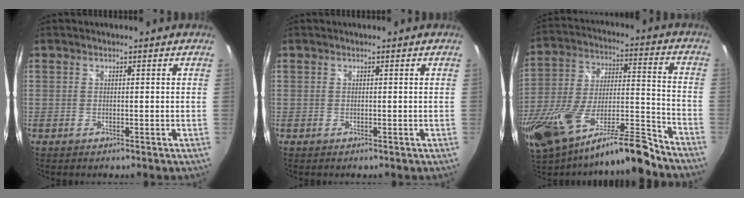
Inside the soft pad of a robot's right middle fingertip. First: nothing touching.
{"total": 0.0}
{"total": 22.3, "force": [-16.7, 4.3, 14.2], "torque": [-0.282, -0.048, -0.278]}